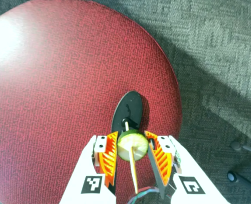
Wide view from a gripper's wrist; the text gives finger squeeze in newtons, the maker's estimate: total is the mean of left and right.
{"total": 10.0, "left": 9.6, "right": 10.4}